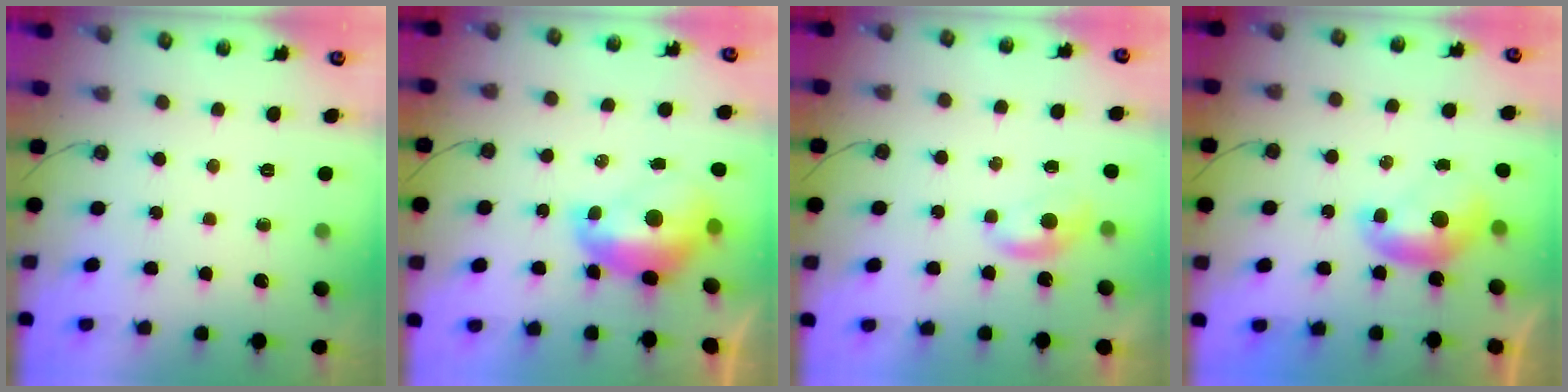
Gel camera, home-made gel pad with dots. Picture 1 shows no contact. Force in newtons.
{"total": 2.6, "press": 2.5, "slide": 0.7}
{"total": 0.9, "press": 0.8, "slide": 0.4}
{"total": 0.0}